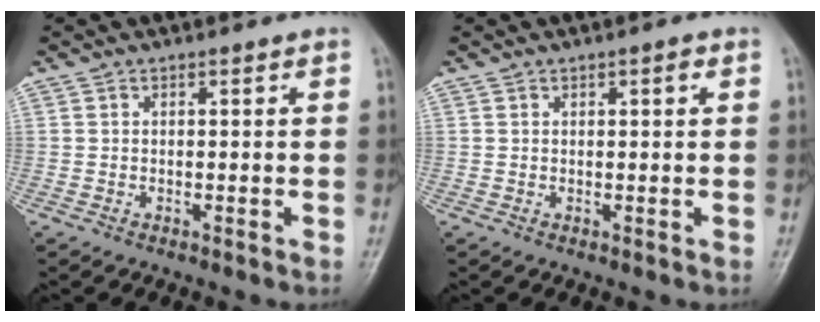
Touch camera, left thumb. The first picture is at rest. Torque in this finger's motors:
{"motor_torque": [-0.08, 0.01, -0.20, 0.05, 0.06]}